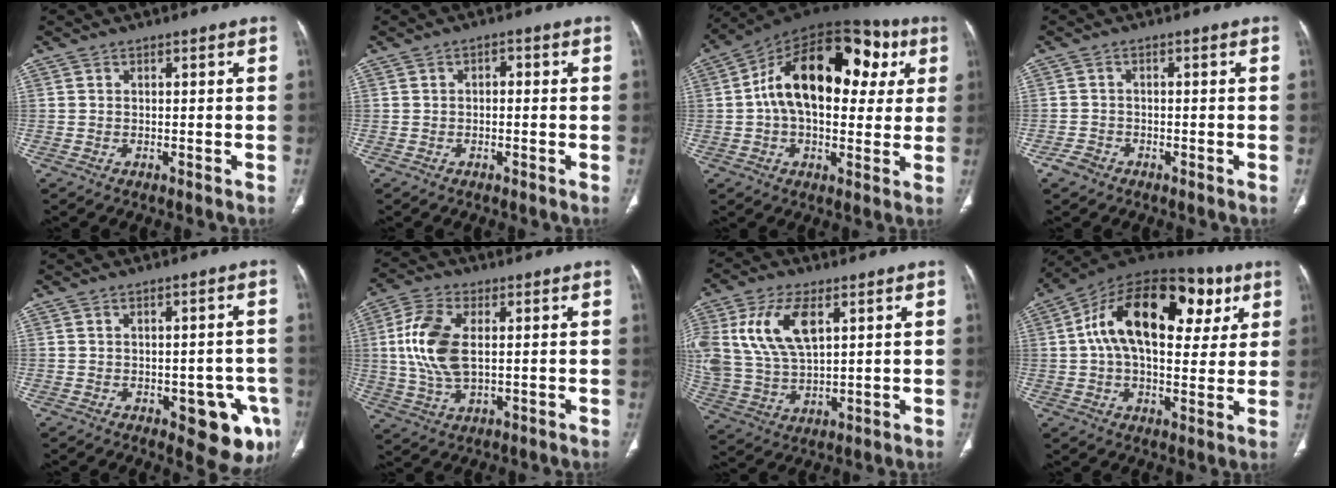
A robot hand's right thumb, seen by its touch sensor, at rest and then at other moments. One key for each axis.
{"total": 1.5, "fx": 0.0, "fy": 1.0, "fz": 1.1, "tx": -0.009, "ty": 0.008, "tz": -0.007}
{"total": 24.1, "fx": 5.1, "fy": 13.9, "fz": 18.9, "tx": -0.269, "ty": 0.035, "tz": 0.068}
{"total": 2.2, "fx": -1.6, "fy": 1.4, "fz": 0.5, "tx": -0.012, "ty": 0.008, "tz": -0.030}
{"total": 10.4, "fx": -4.1, "fy": 4.7, "fz": 8.3, "tx": -0.066, "ty": 0.007, "tz": -0.042}
{"total": 11.9, "fx": 1.5, "fy": 6.3, "fz": 9.9, "tx": -0.218, "ty": 0.001, "tz": 0.031}
{"total": 15.0, "fx": 5.2, "fy": 7.9, "fz": 11.6, "tx": -0.241, "ty": -0.005, "tz": 0.109}
{"total": 24.9, "fx": 7.5, "fy": 13.8, "fz": 19.3, "tx": -0.290, "ty": 0.028, "tz": 0.107}